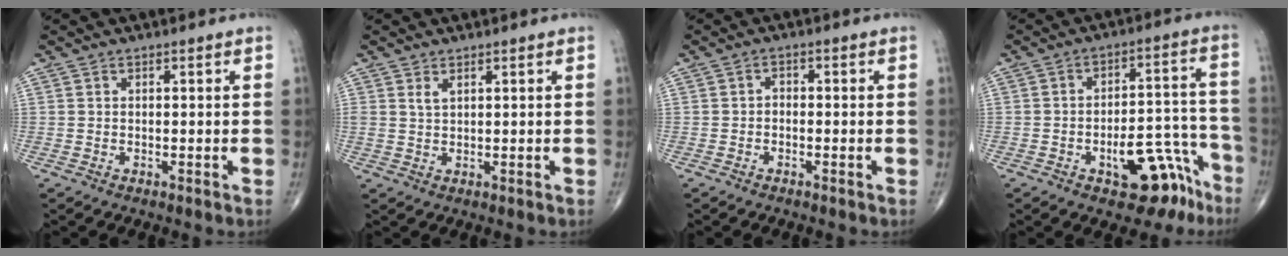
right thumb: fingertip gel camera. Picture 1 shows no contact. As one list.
[{"total": 1.6, "force": [1.0, 0.7, 1.0], "torque": [-0.021, -0.001, 0.024]}, {"total": 1.4, "force": [-0.6, 1.0, 0.8], "torque": [-0.006, 0.010, -0.015]}, {"total": 13.4, "force": [-7.5, 6.4, 9.1], "torque": [-0.073, 0.075, -0.096]}]